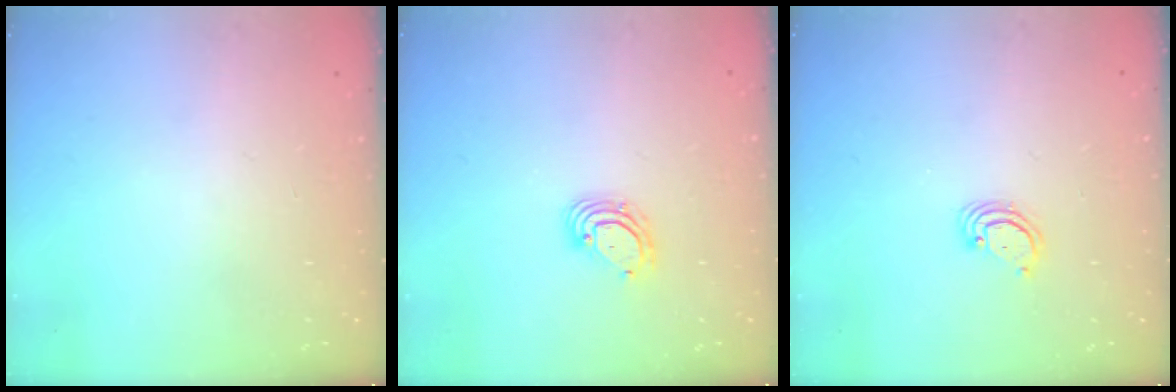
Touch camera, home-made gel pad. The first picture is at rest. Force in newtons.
{"total": 5.2, "press": 5.2, "slide": 0.6}
{"total": 2.8, "press": 2.8, "slide": 0.3}